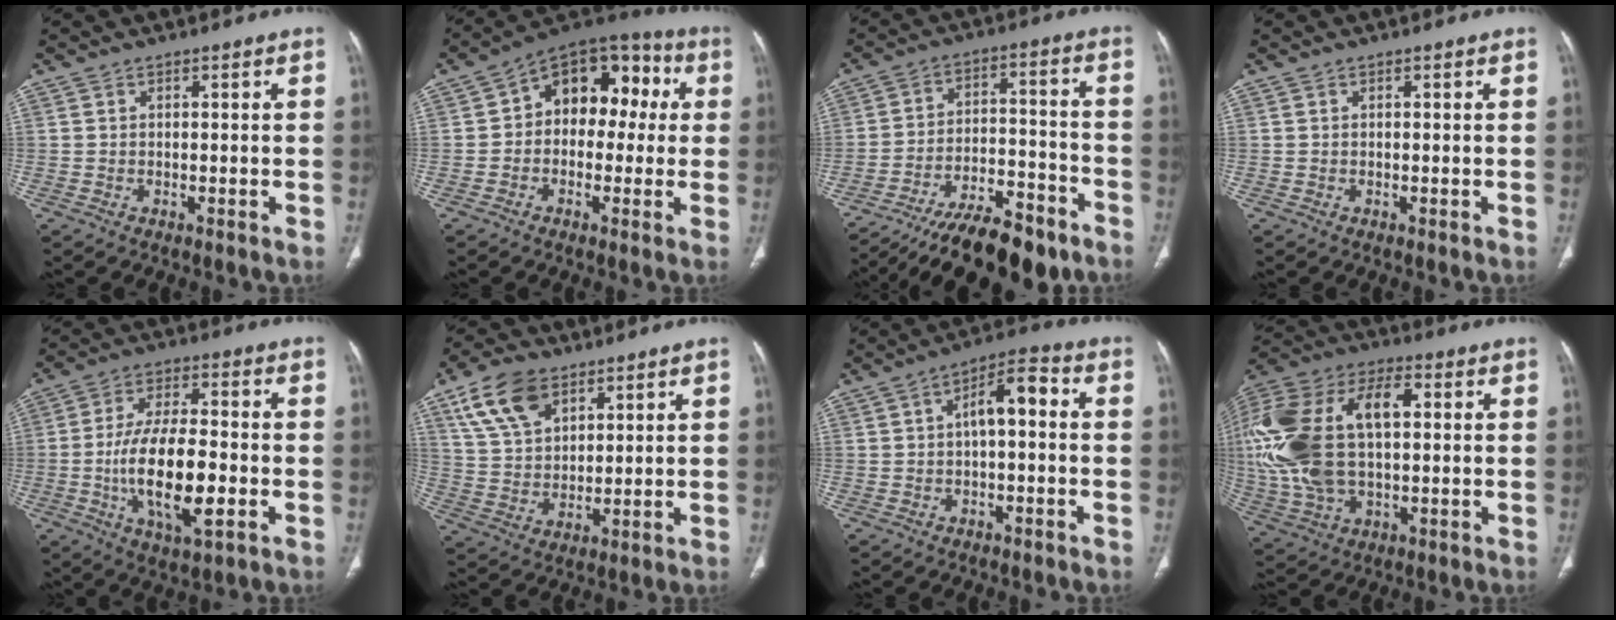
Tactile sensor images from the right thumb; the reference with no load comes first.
{"total": 14.6, "force": [1.8, 10.1, 10.5], "torque": [-0.093, 0.049, 0.010]}
{"total": 18.6, "force": [-14.5, 6.2, 10.0], "torque": [-0.147, 0.067, -0.237]}
{"total": 0.0}
{"total": 15.6, "force": [-3.3, 6.1, 14.0], "torque": [-0.251, 0.010, -0.056]}
{"total": 11.9, "force": [6.7, 6.9, 7.1], "torque": [-0.117, -0.019, 0.136]}
{"total": 7.1, "force": [0.2, 3.1, 6.3], "torque": [-0.093, 0.035, -0.007]}
{"total": 25.8, "force": [2.9, 14.4, 21.2], "torque": [-0.480, 0.021, 0.053]}